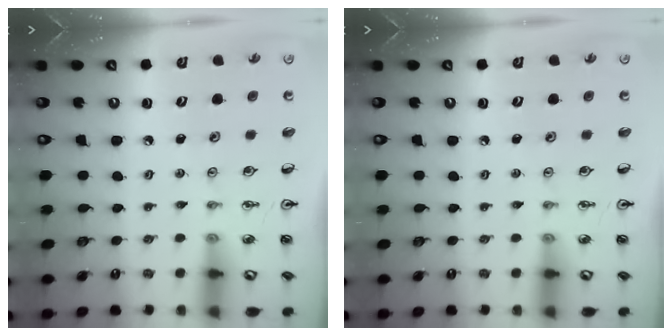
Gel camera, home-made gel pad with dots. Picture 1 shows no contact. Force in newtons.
{"total": 0.0}